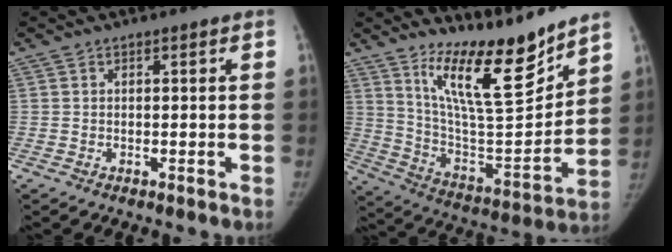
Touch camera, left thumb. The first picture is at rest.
{"total": 18.4, "force": [14.2, 3.9, 11.1], "torque": [-0.138, -0.112, 0.254]}